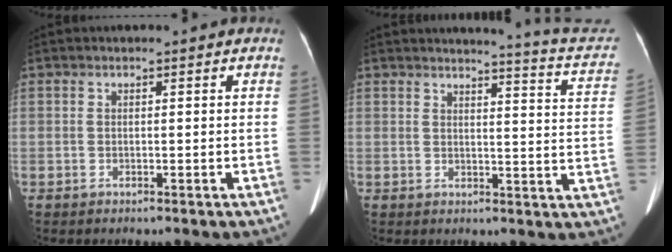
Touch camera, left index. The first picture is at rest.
{"total": 12.3, "force": [12.0, -0.6, 2.7], "torque": [-0.025, -0.081, 0.110]}